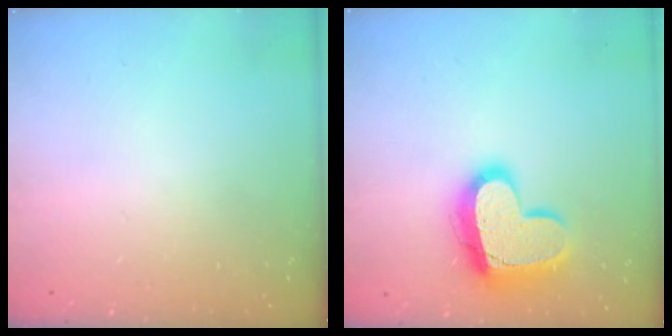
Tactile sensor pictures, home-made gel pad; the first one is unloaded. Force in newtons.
{"total": 18.2, "press": 18.2, "slide": 1.4}